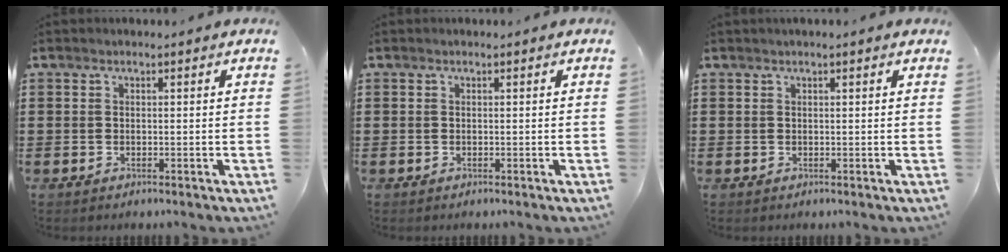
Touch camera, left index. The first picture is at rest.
{"total": 0.0}
{"total": 0.5, "force": [0.3, 0.1, 0.4], "torque": [-0.008, 0.001, 0.006]}